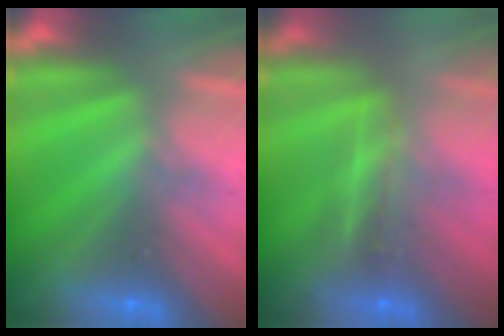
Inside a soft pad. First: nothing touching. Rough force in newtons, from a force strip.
{"total": 2.6}